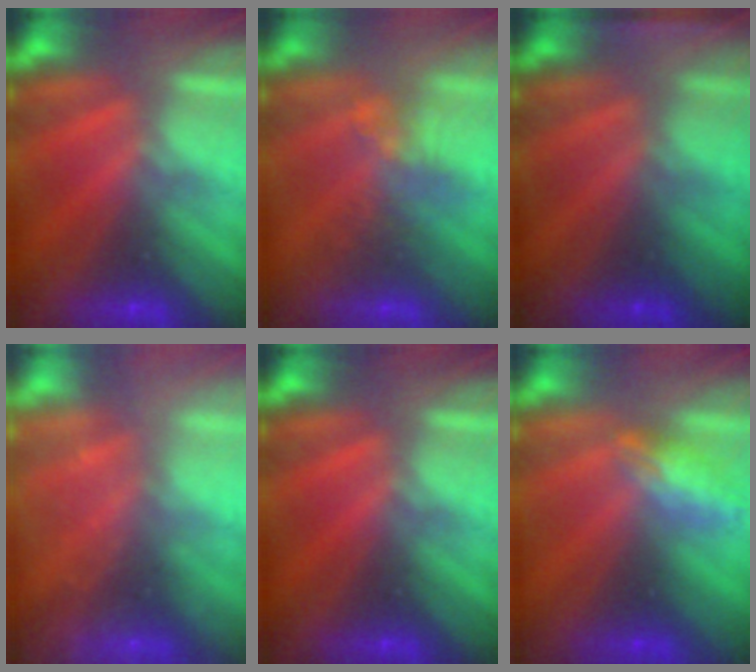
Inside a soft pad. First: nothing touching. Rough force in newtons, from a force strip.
{"total": 2.6}
{"total": 1.9}
{"total": 2.3}
{"total": 0.0}
{"total": 2.4}